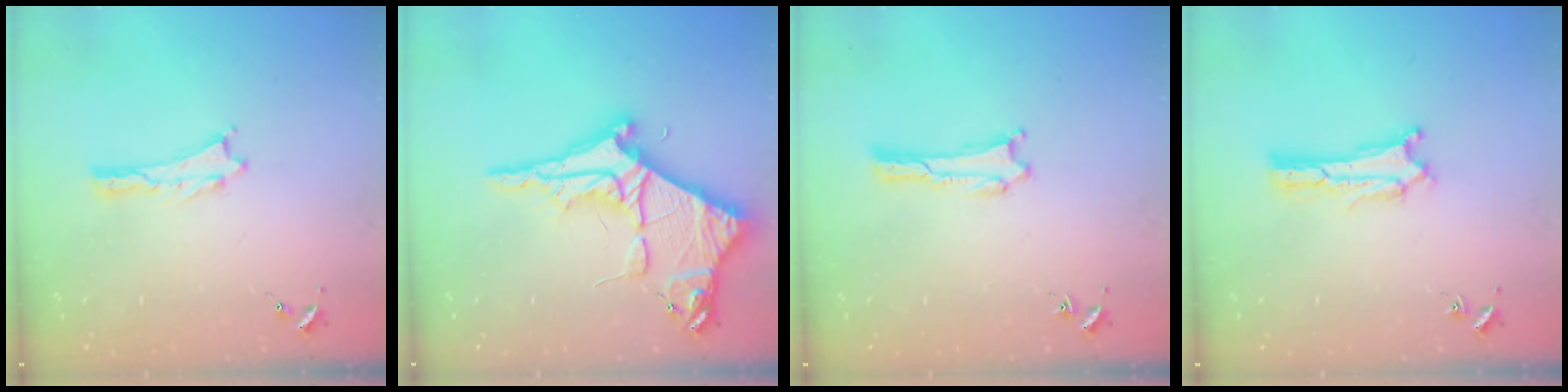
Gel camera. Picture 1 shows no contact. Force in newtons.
{"total": 8.9, "press": 8.8, "slide": 1.0}
{"total": 0.0}
{"total": 0.6, "press": 0.5, "slide": 0.2}